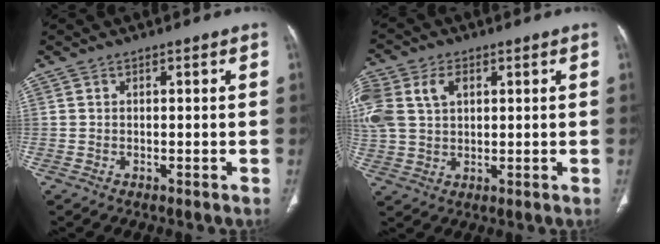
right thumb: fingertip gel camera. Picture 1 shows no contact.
{"total": 15.0, "force": [4.8, 10.8, 9.4], "torque": [-0.248, 0.023, 0.097]}